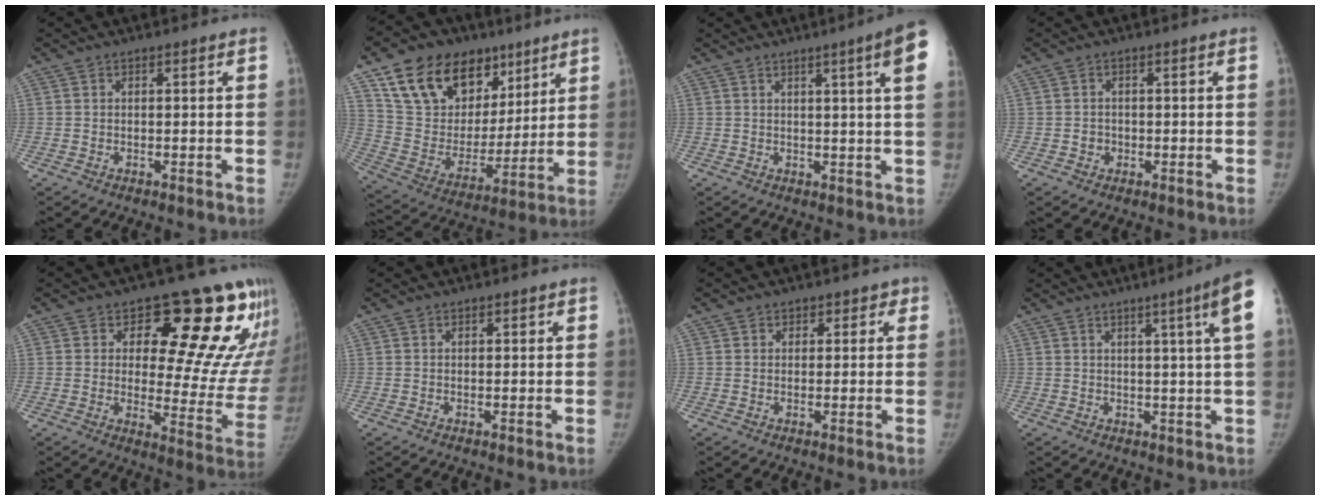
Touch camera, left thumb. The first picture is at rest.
{"total": 24.0, "force": [13.8, 15.6, 12.0], "torque": [-0.167, -0.022, 0.250]}
{"total": 9.3, "force": [4.3, -0.4, 8.3], "torque": [-0.102, -0.011, 0.042]}
{"total": 1.9, "force": [-0.4, 1.8, 0.5], "torque": [0.003, 0.006, -0.005]}
{"total": 20.9, "force": [11.1, 9.5, 15.0], "torque": [-0.127, -0.065, 0.144]}
{"total": 0.5, "force": [0.3, 0.4, 0.3], "torque": [0.003, 0.000, 0.002]}
{"total": 2.6, "force": [1.2, 2.2, 0.2], "torque": [0.036, -0.001, 0.007]}
{"total": 8.4, "force": [3.4, -1.1, 7.6], "torque": [-0.098, -0.007, 0.040]}